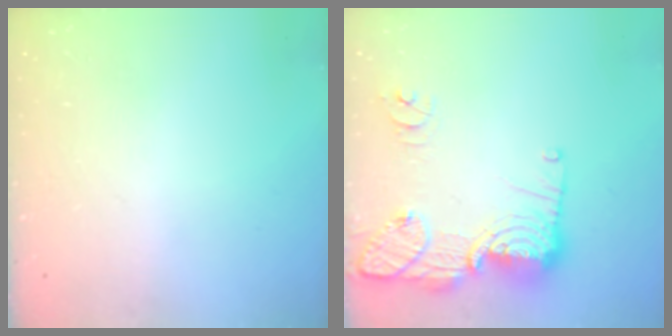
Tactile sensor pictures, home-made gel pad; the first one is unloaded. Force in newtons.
{"total": 17.6, "press": 17.3, "slide": 3.3}